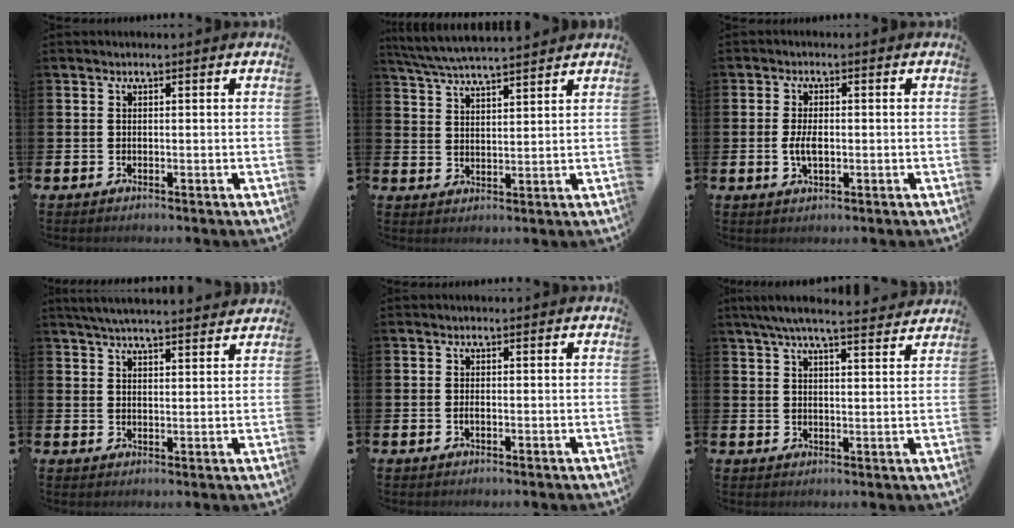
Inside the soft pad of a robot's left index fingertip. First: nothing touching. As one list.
[{"total": 5.6, "force": [5.4, 0.1, 1.3], "torque": [-0.045, -0.023, 0.099]}, {"total": 3.2, "force": [-0.2, 1.6, 2.8], "torque": [-0.042, 0.000, -0.007]}, {"total": 4.8, "force": [4.7, 0.2, 1.1], "torque": [-0.030, -0.018, 0.085]}, {"total": 0.5, "force": [-0.2, 0.1, 0.5], "torque": [-0.015, 0.001, -0.002]}, {"total": 6.4, "force": [5.9, 0.5, 2.2], "torque": [-0.049, -0.024, 0.105]}]